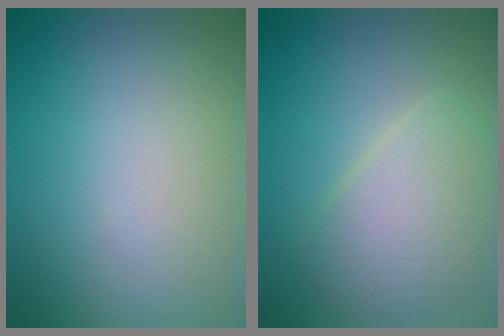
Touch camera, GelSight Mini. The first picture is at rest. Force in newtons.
{"total": 4.6, "press": 4.6, "slide": 0.3}